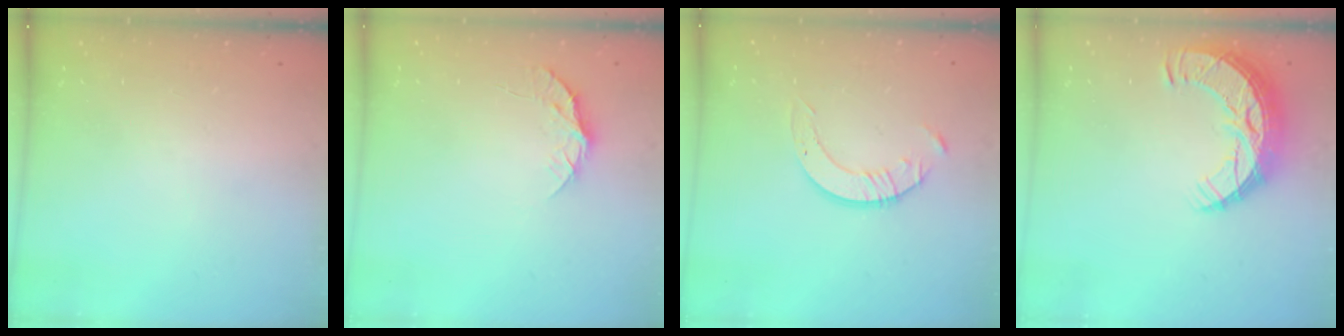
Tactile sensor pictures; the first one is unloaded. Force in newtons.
{"total": 8.1, "press": 8.1, "slide": 0.7}
{"total": 4.2, "press": 4.2, "slide": 0.5}
{"total": 11.1, "press": 11.0, "slide": 0.8}